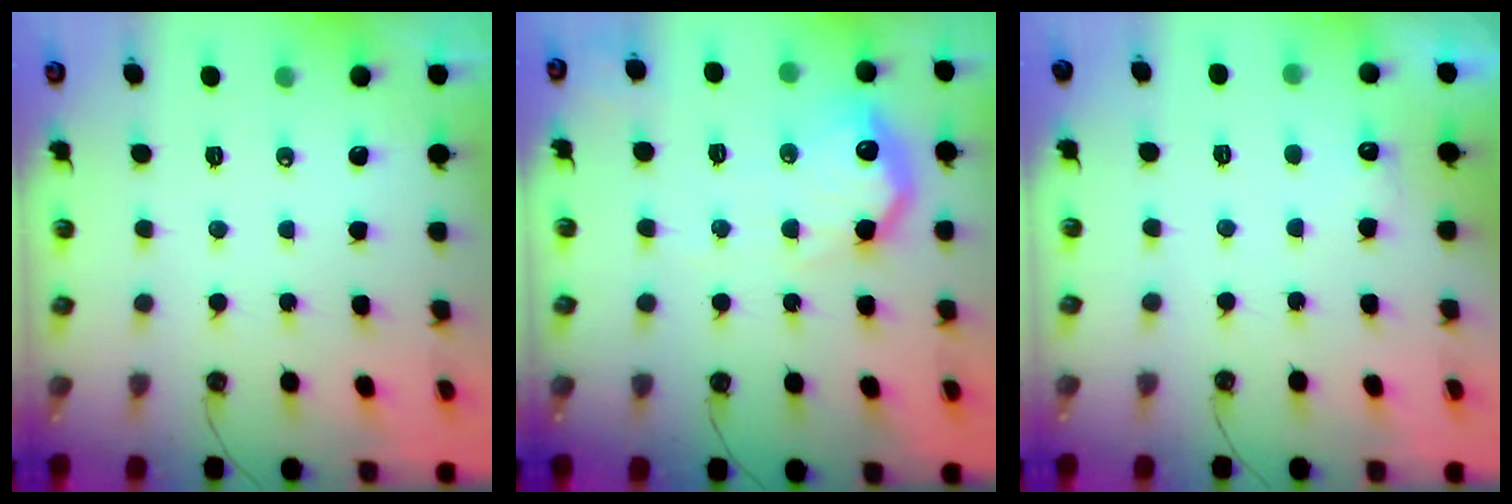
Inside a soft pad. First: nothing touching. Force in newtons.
{"total": 16.5, "press": 16.4, "slide": 1.2}
{"total": 6.2, "press": 6.1, "slide": 1.2}